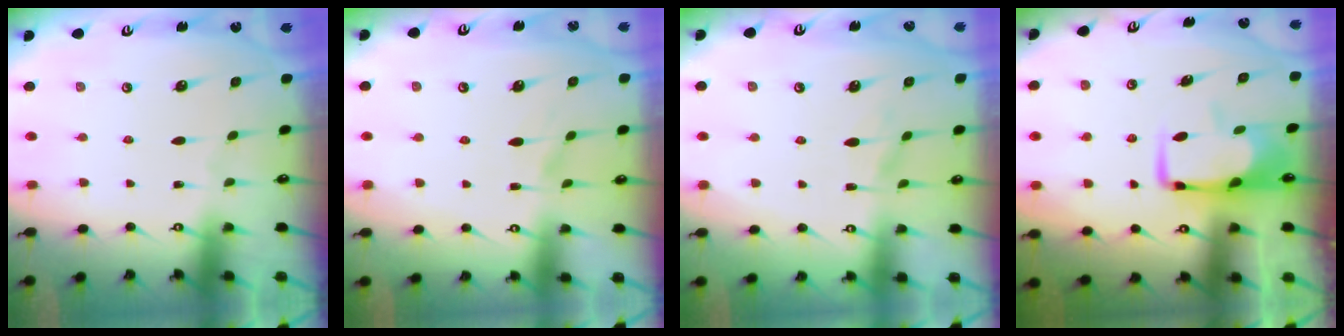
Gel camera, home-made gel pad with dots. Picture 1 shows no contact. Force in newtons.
{"total": 1.2, "press": 0.8, "slide": 0.9}
{"total": 1.3, "press": 0.8, "slide": 1.0}
{"total": 7.2, "press": 7.1, "slide": 1.2}